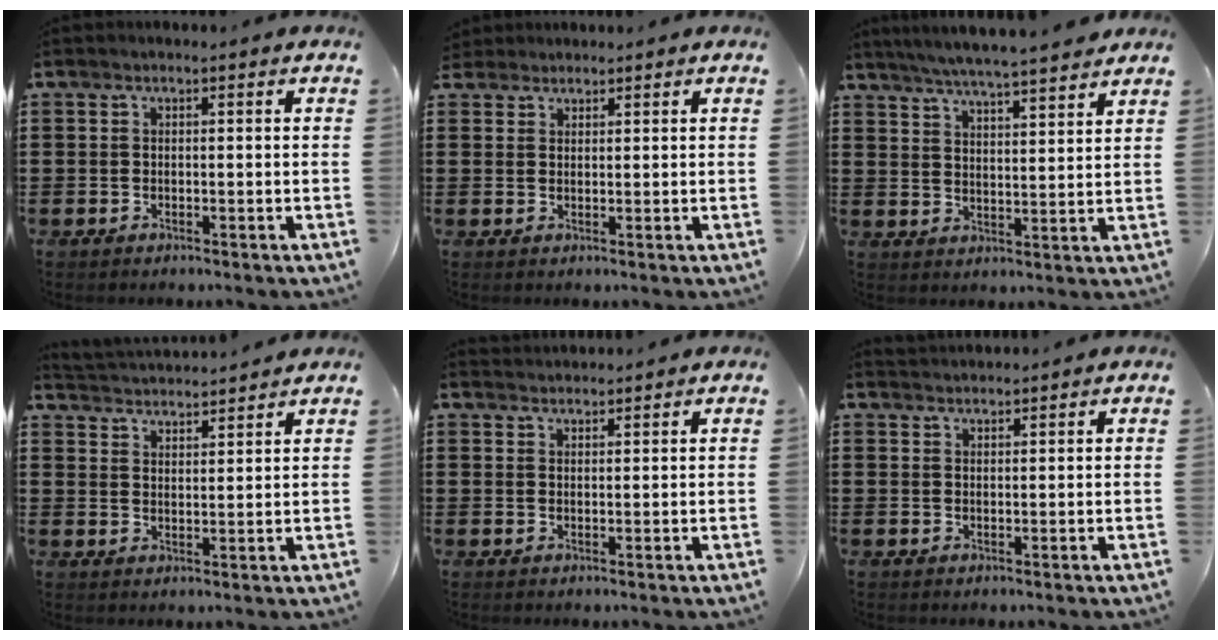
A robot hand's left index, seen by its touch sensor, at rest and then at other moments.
{"total": 1.7, "force": [1.6, 0.7, -0.1], "torque": [-0.004, 0.006, 0.032]}
{"total": 5.1, "force": [4.9, -0.4, 1.4], "torque": [-0.046, -0.024, 0.086]}
{"total": 2.9, "force": [2.9, -0.3, -0.5], "torque": [-0.004, -0.021, 0.050]}
{"total": 1.8, "force": [1.7, 0.1, -0.3], "torque": [0.000, 0.001, 0.035]}
{"total": 1.6, "force": [1.6, 0.1, -0.1], "torque": [-0.002, 0.003, 0.032]}